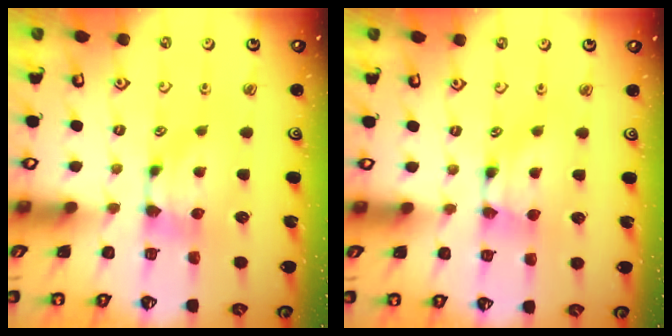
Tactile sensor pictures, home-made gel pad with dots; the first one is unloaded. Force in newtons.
{"total": 1.7, "press": 1.7, "slide": 0.1}